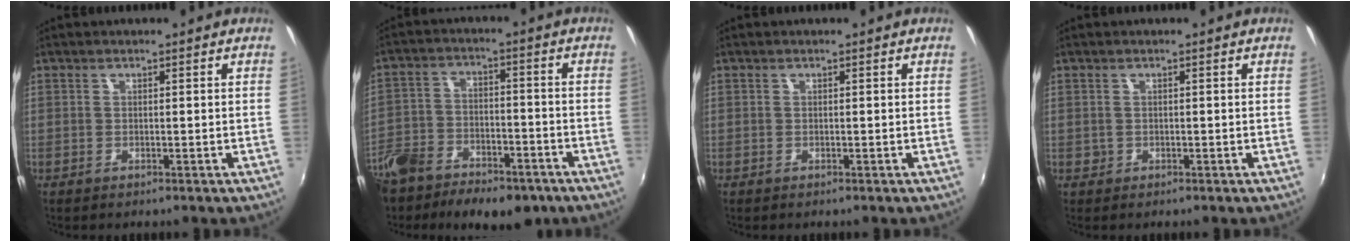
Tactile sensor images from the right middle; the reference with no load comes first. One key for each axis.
{"total": 18.6, "fx": -12.4, "fy": 9.8, "fz": 9.9, "tx": -0.231, "ty": -0.019, "tz": -0.198}
{"total": 0.0}
{"total": 0.8, "fx": -0.3, "fy": 0.8, "fz": 0.1, "tx": -0.001, "ty": -0.003, "tz": -0.003}